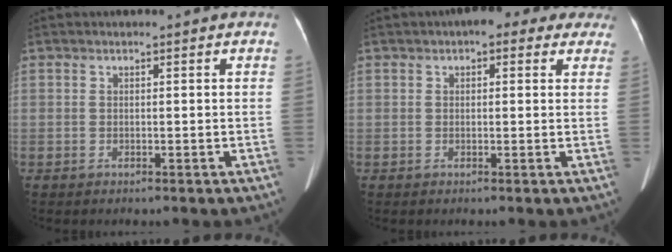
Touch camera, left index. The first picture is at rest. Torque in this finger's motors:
{"motor_torque": [0.24, -0.26, 0.01, 0.03]}